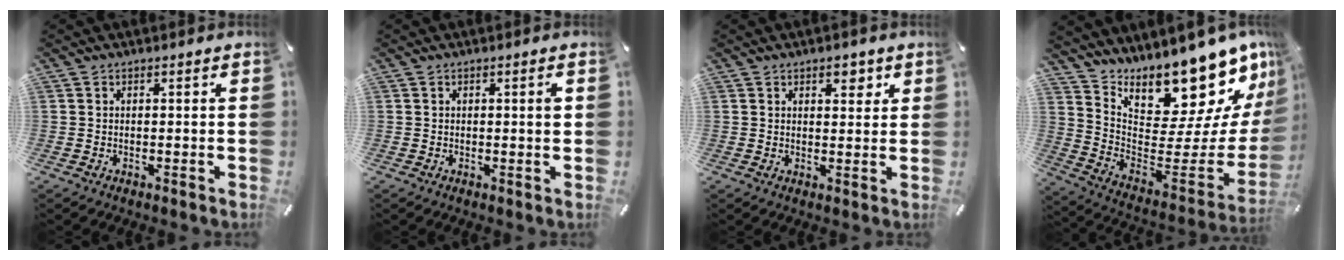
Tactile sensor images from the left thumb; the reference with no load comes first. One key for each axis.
{"total": 1.7, "fx": 0.2, "fy": 0.2, "fz": 1.6, "tx": -0.024, "ty": -0.004, "tz": 0.001}
{"total": 3.5, "fx": 2.0, "fy": 1.9, "fz": 2.1, "tx": -0.014, "ty": -0.009, "tz": 0.027}
{"total": 16.5, "fx": 15.6, "fy": 3.7, "fz": 4.0, "tx": -0.031, "ty": -0.168, "tz": 0.249}